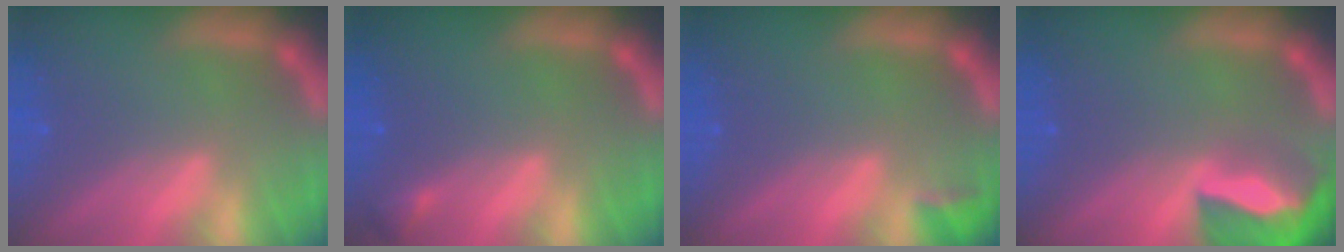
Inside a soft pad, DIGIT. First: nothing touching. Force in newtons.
{"total": 0.9}
{"total": 1.4}
{"total": 9.4}